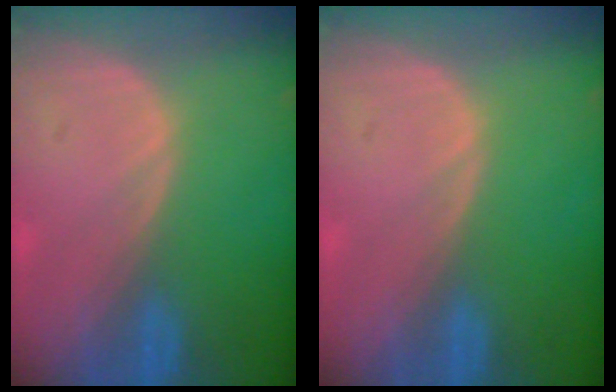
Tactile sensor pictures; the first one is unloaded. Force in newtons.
{"total": 0.0}